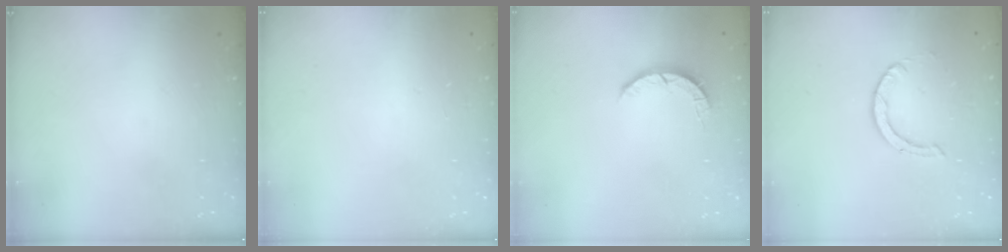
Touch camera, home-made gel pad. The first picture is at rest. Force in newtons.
{"total": 2.6, "press": 2.6, "slide": 0.2}
{"total": 2.7, "press": 2.7, "slide": 0.4}
{"total": 0.8, "press": 0.8, "slide": 0.1}